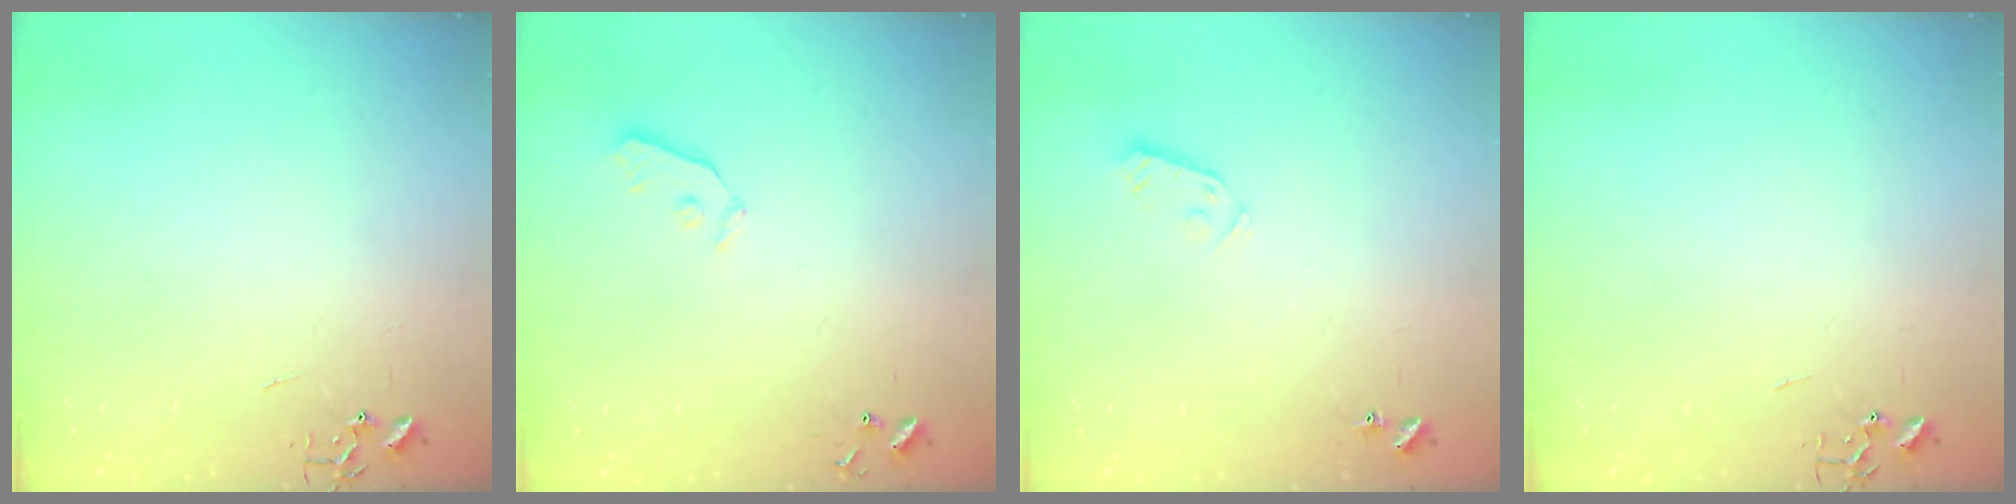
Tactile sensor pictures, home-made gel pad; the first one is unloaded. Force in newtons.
{"total": 3.2, "press": 3.2, "slide": 0.4}
{"total": 3.7, "press": 3.6, "slide": 0.9}
{"total": 0.0}